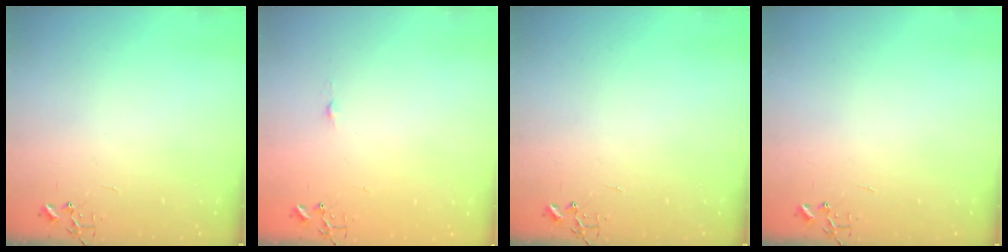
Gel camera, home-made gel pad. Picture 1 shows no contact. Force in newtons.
{"total": 3.3, "press": 3.3, "slide": 0.4}
{"total": 0.0}
{"total": 0.0}